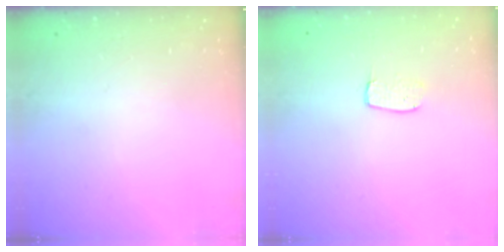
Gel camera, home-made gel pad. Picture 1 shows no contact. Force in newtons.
{"total": 3.9, "press": 3.9, "slide": 0.3}